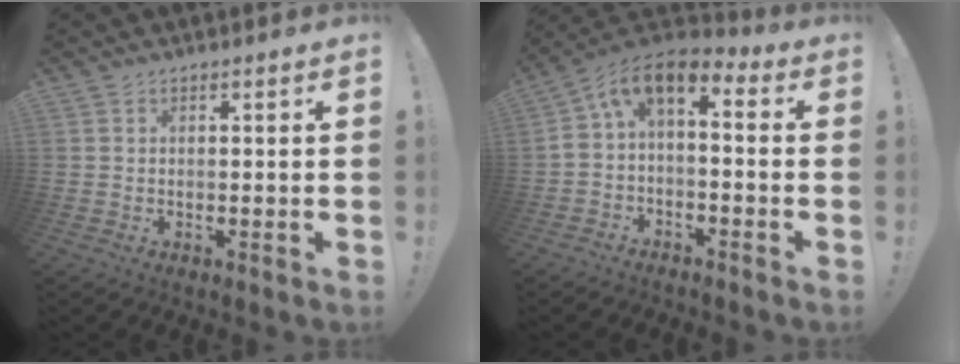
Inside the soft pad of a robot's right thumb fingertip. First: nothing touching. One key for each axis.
{"total": 6.1, "fx": 0.8, "fy": 3.0, "fz": 5.3, "tx": -0.096, "ty": -0.004, "tz": 0.017}